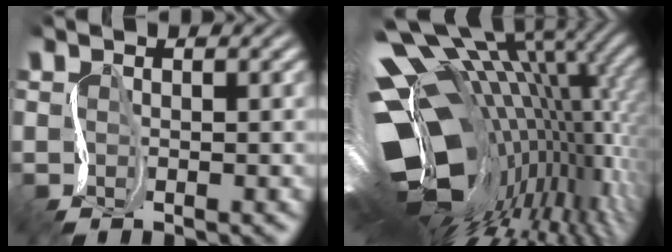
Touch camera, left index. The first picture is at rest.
{"total": 19.5, "force": [1.3, 10.5, 16.4], "torque": [-0.275, -0.012, 0.047]}